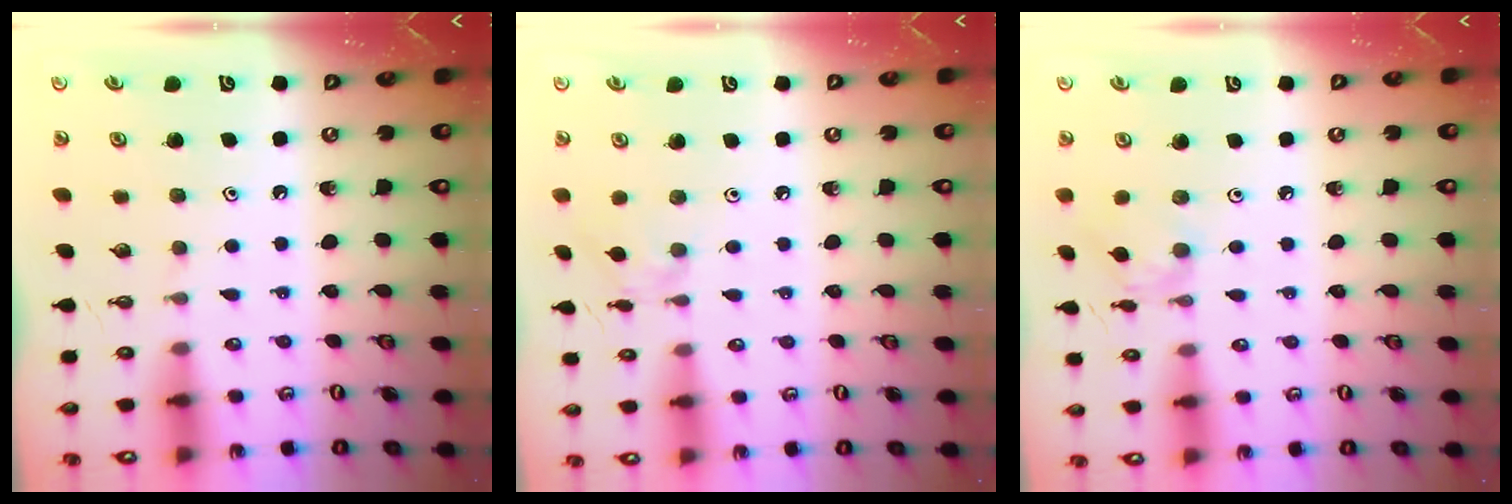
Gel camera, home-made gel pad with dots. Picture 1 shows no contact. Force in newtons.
{"total": 1.4, "press": 1.3, "slide": 0.2}
{"total": 2.9, "press": 2.9, "slide": 0.2}